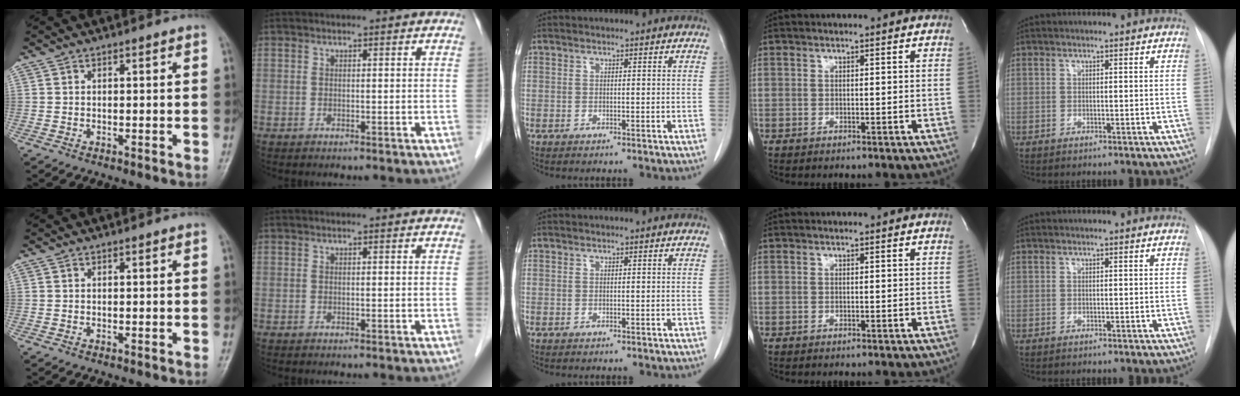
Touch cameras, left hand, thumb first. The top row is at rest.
{}